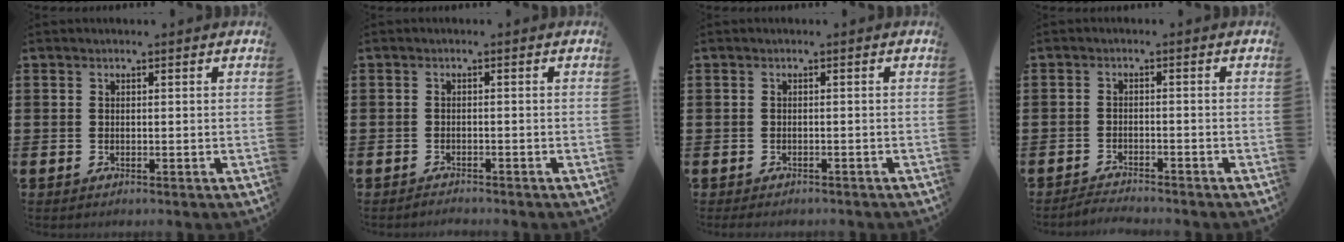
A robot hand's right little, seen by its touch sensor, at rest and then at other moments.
{"total": 1.0, "force": [-1.0, 0.0, -0.1], "torque": [-0.001, 0.000, -0.021]}
{"total": 0.6, "force": [-0.6, 0.1, 0.1], "torque": [-0.004, -0.003, -0.011]}
{"total": 1.9, "force": [-1.9, -0.1, 0.0], "torque": [-0.005, 0.003, -0.041]}